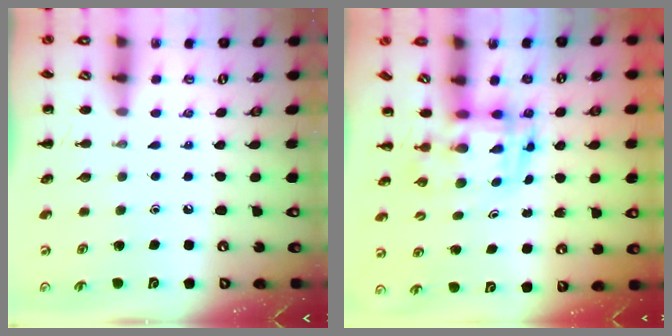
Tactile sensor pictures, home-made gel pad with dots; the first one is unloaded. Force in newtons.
{"total": 3.8, "press": 3.7, "slide": 0.7}